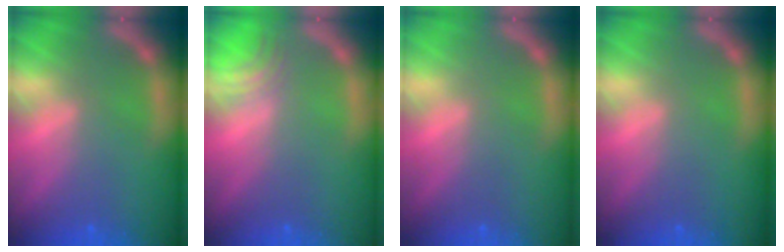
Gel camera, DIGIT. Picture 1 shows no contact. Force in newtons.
{"total": 2.5}
{"total": 0.0}
{"total": 0.0}